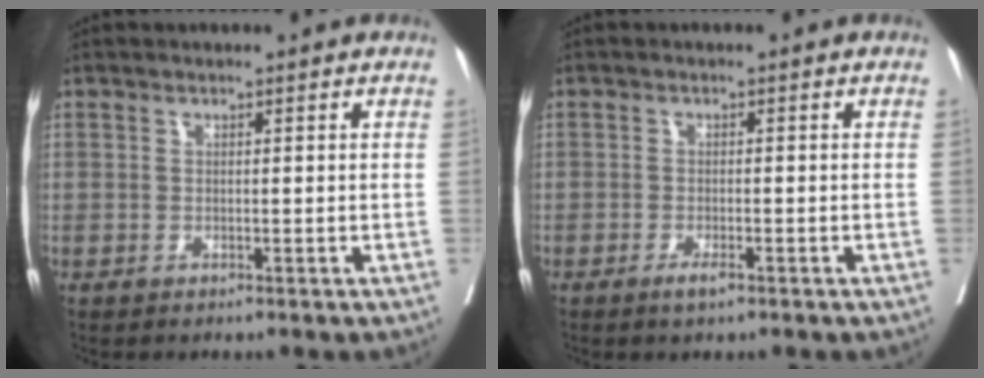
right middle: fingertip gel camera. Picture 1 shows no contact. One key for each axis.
{"total": 1.8, "fx": -1.1, "fy": 0.4, "fz": 1.3, "tx": -0.023, "ty": -0.001, "tz": -0.018}